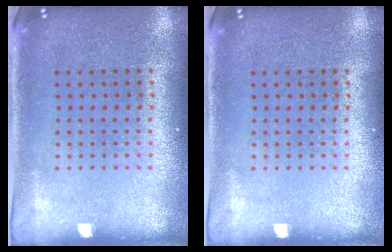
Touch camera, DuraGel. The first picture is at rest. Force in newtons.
{"total": 0.0}